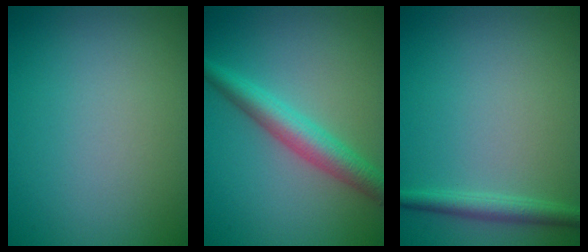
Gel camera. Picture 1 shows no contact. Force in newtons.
{"total": 4.2, "press": 4.2, "slide": 0.1}
{"total": 2.0, "press": 2.0, "slide": 0.1}